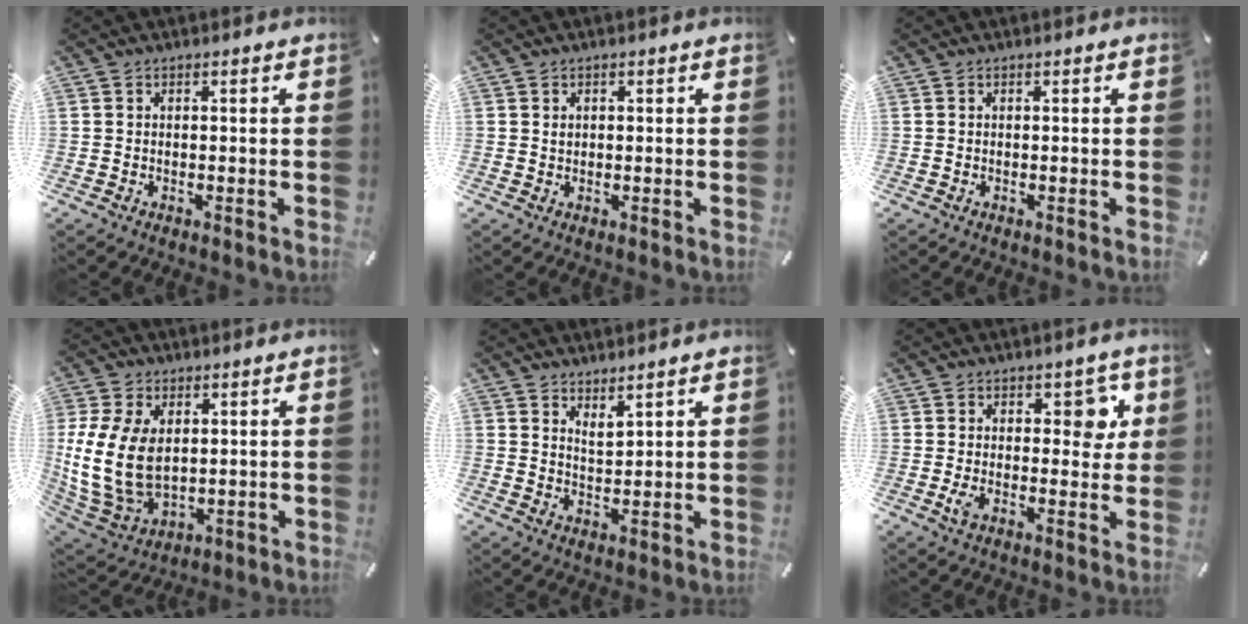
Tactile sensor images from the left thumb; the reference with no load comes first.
{"total": 0.9, "force": [0.2, 0.9, 0.1], "torque": [-0.005, 0.002, 0.005]}
{"total": 0.0}
{"total": 15.6, "force": [1.7, 11.1, 10.8], "torque": [-0.251, -0.016, 0.033]}
{"total": 3.2, "force": [3.2, 0.4, -0.1], "torque": [0.002, -0.022, 0.059]}
{"total": 7.8, "force": [2.1, 4.7, 5.8], "torque": [-0.059, -0.010, 0.030]}